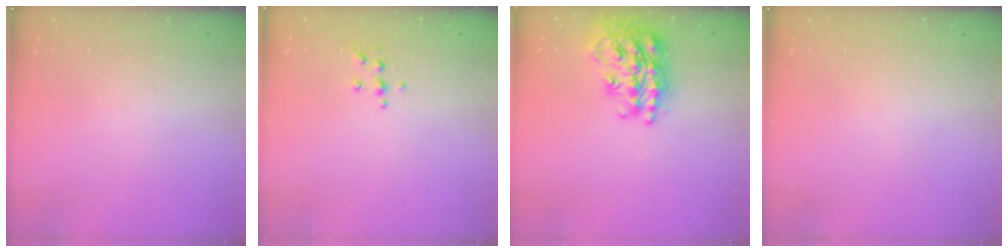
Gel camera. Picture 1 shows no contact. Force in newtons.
{"total": 5.0, "press": 4.9, "slide": 0.5}
{"total": 23.2, "press": 23.2, "slide": 1.8}
{"total": 0.0}